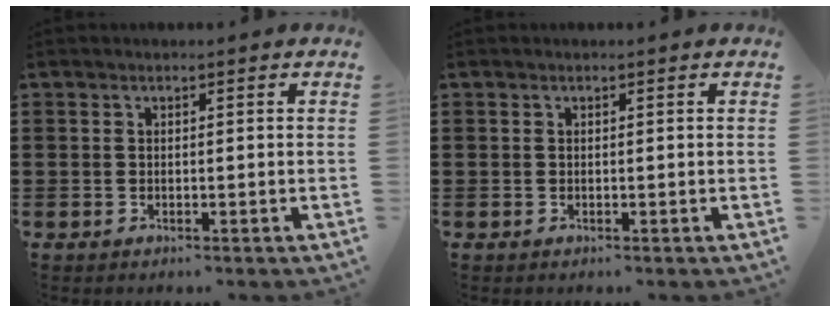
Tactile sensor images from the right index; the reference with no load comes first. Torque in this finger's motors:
{"motor_torque": [-0.05, 0.05, -0.02, 0.02]}